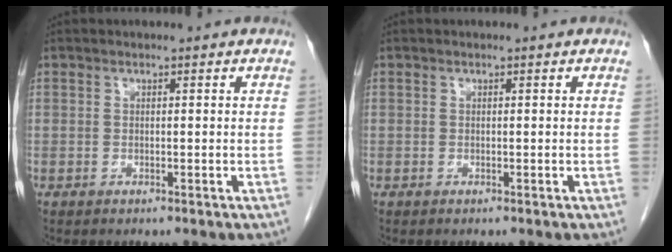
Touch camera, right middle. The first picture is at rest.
{"total": 0.0}